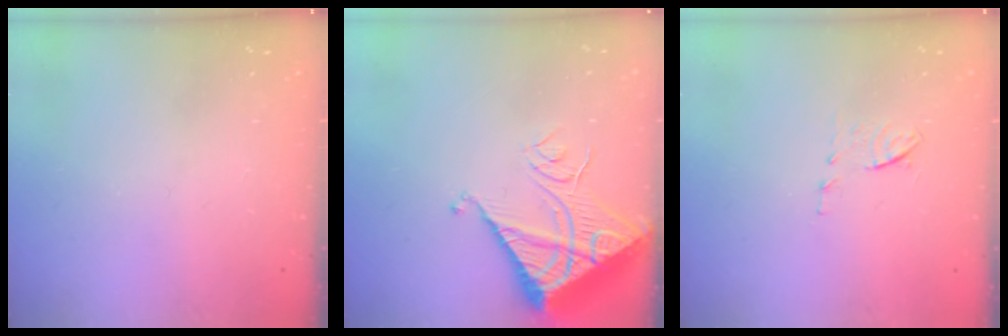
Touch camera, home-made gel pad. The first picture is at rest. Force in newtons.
{"total": 13.8, "press": 13.7, "slide": 1.3}
{"total": 6.2, "press": 6.1, "slide": 1.0}